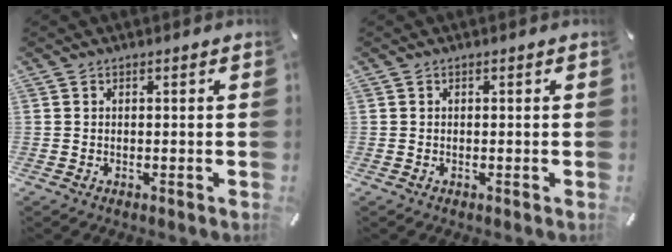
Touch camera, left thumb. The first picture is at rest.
{"total": 0.0}